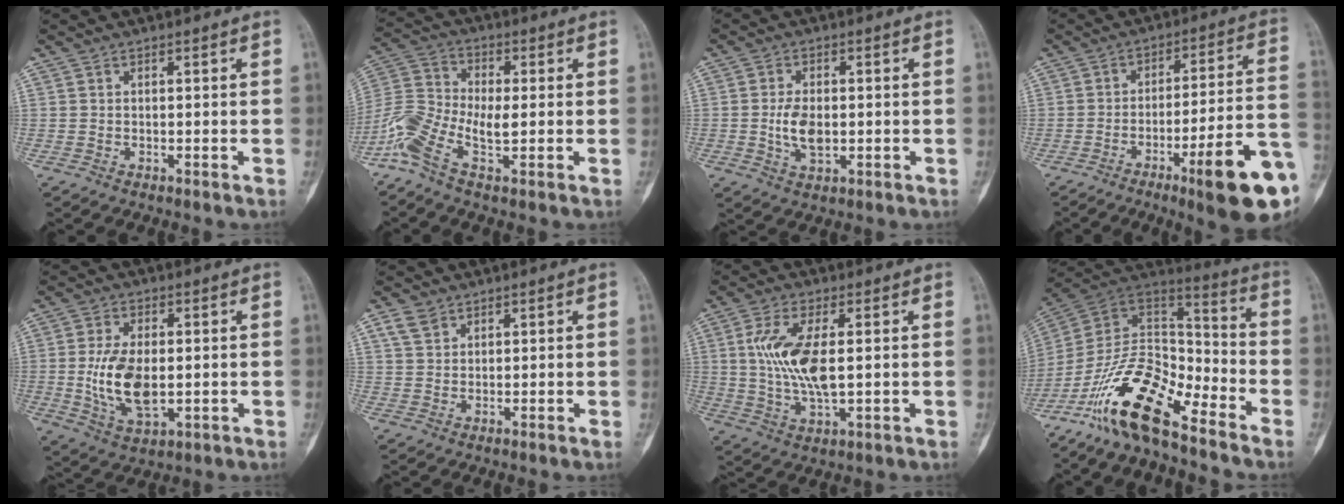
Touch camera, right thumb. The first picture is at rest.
{"total": 9.4, "force": [-3.1, 3.6, 8.1], "torque": [-0.178, 0.023, -0.075]}
{"total": 5.6, "force": [-0.4, 3.2, 4.5], "torque": [-0.078, -0.002, -0.006]}
{"total": 18.6, "force": [-7.7, 2.7, 16.8], "torque": [-0.193, 0.030, -0.106]}
{"total": 11.0, "force": [-0.5, 6.0, 9.3], "torque": [-0.172, -0.008, 0.000]}
{"total": 3.1, "force": [2.0, 2.0, 1.4], "torque": [-0.025, -0.001, 0.043]}
{"total": 11.0, "force": [1.2, 4.2, 10.1], "torque": [-0.214, -0.011, 0.029]}
{"total": 18.7, "force": [-12.3, 6.9, 12.3], "torque": [-0.208, 0.087, -0.228]}